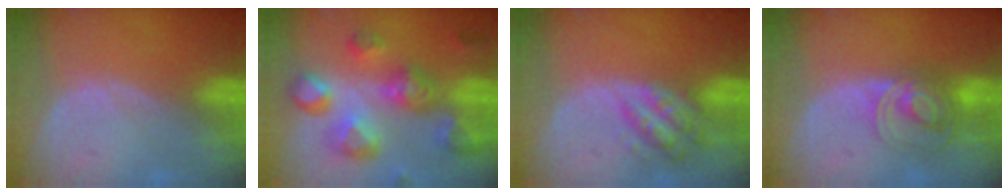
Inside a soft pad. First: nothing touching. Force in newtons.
{"total": 11.2, "press": 10.0, "slide": 5.0}
{"total": 6.2, "press": 5.6, "slide": 2.6}
{"total": 7.5, "press": 6.1, "slide": 4.3}